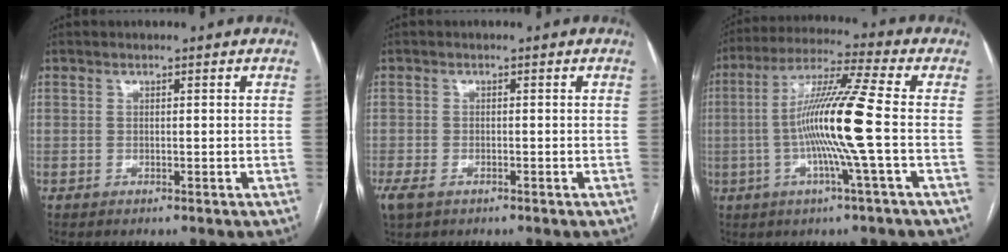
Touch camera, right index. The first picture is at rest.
{"total": 4.7, "force": [-2.8, 2.7, 2.7], "torque": [-0.070, -0.011, -0.047]}
{"total": 13.1, "force": [-1.7, -1.7, 12.8], "torque": [-0.240, -0.001, -0.038]}